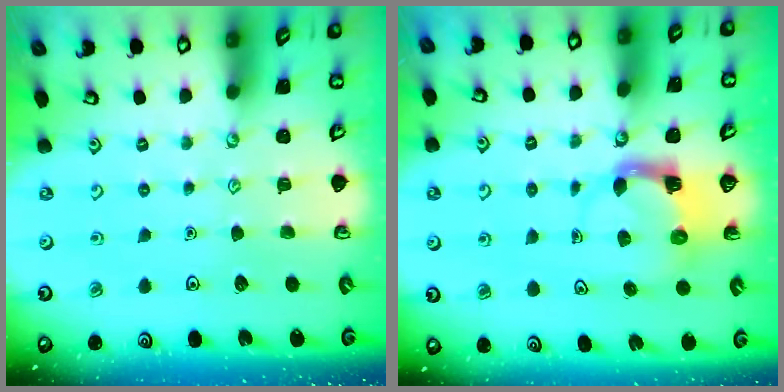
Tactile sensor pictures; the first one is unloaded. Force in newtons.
{"total": 4.0, "press": 3.9, "slide": 0.7}